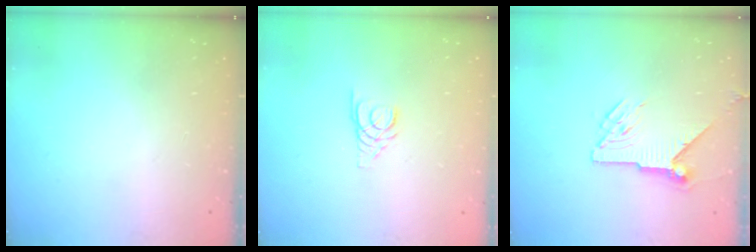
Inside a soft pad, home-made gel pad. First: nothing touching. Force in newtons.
{"total": 3.4, "press": 3.3, "slide": 0.3}
{"total": 8.0, "press": 8.0, "slide": 0.5}